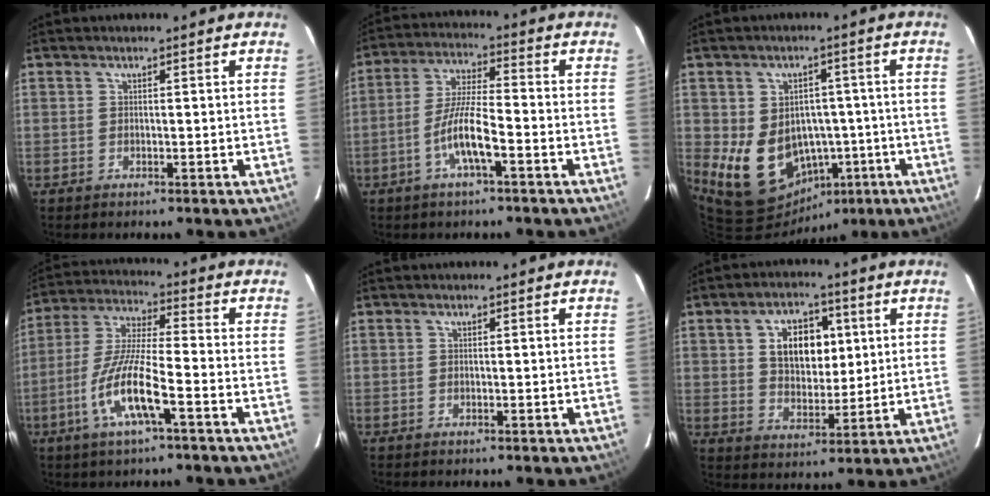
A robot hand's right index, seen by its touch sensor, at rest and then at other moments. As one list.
[{"total": 8.2, "force": [-3.7, 1.0, 7.2], "torque": [-0.146, 0.002, -0.070]}, {"total": 13.1, "force": [-3.3, 10.9, 6.4], "torque": [-0.140, 0.015, -0.022]}, {"total": 12.1, "force": [-5.2, 1.5, 10.8], "torque": [-0.225, -0.006, -0.103]}, {"total": 0.0}, {"total": 10.2, "force": [2.9, 6.7, 7.1], "torque": [-0.124, 0.018, 0.055]}]